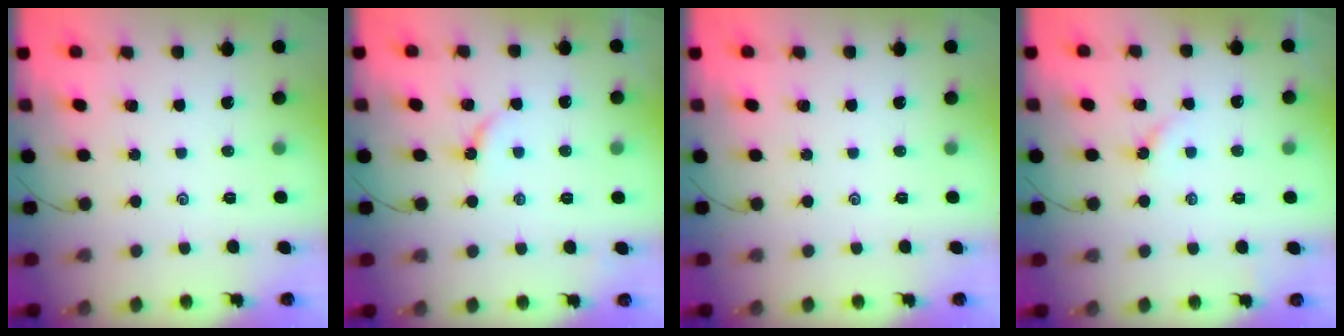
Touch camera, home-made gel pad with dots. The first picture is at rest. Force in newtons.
{"total": 3.0, "press": 2.9, "slide": 0.5}
{"total": 0.0}
{"total": 2.9, "press": 2.9, "slide": 0.4}